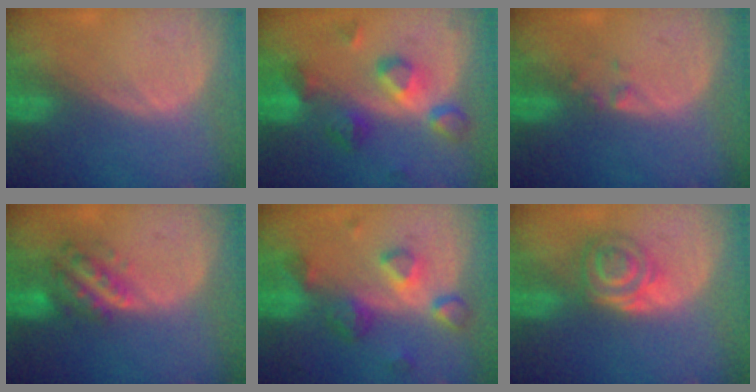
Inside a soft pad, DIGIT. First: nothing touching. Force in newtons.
{"total": 7.5, "press": 7.4, "slide": 0.8}
{"total": 1.2, "press": 1.2, "slide": 0.1}
{"total": 5.9, "press": 5.5, "slide": 2.2}
{"total": 7.9, "press": 7.0, "slide": 3.6}
{"total": 5.5, "press": 5.3, "slide": 1.8}